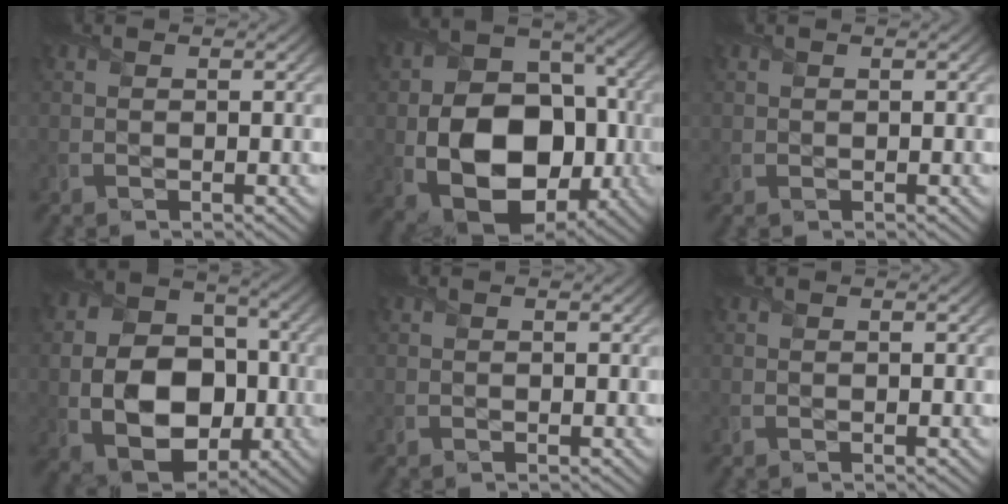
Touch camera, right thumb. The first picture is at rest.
{"total": 16.1, "force": [-3.0, 11.4, 10.9], "torque": [-0.179, -0.038, -0.044]}
{"total": 0.7, "force": [0.1, 0.7, 0.0], "torque": [0.002, -0.003, -0.001]}
{"total": 13.0, "force": [-2.0, 9.6, 8.6], "torque": [-0.170, -0.024, -0.035]}
{"total": 0.0}
{"total": 0.0}